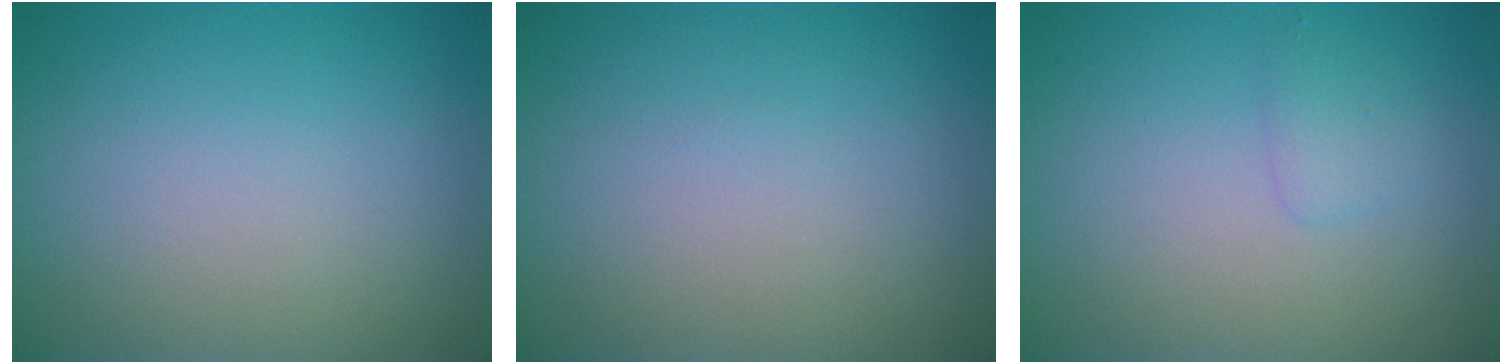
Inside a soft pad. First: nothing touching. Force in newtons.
{"total": 0.0}
{"total": 1.1, "press": 1.1, "slide": 0.1}